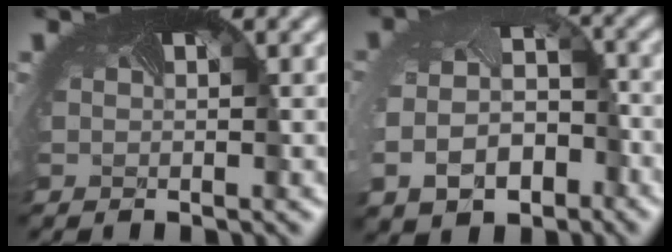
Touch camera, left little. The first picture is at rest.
{"total": 7.3, "force": [-3.5, 4.9, 4.2], "torque": [-0.099, -0.031, -0.046]}